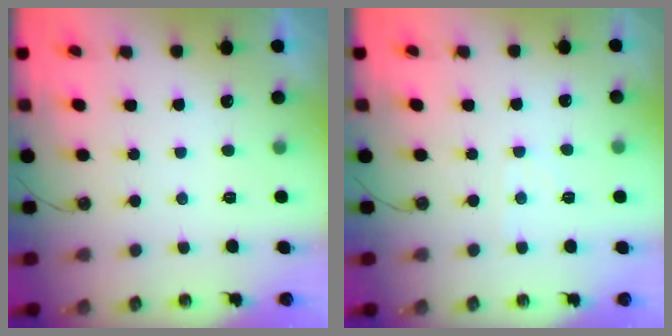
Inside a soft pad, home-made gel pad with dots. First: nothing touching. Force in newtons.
{"total": 3.2, "press": 3.1, "slide": 0.4}